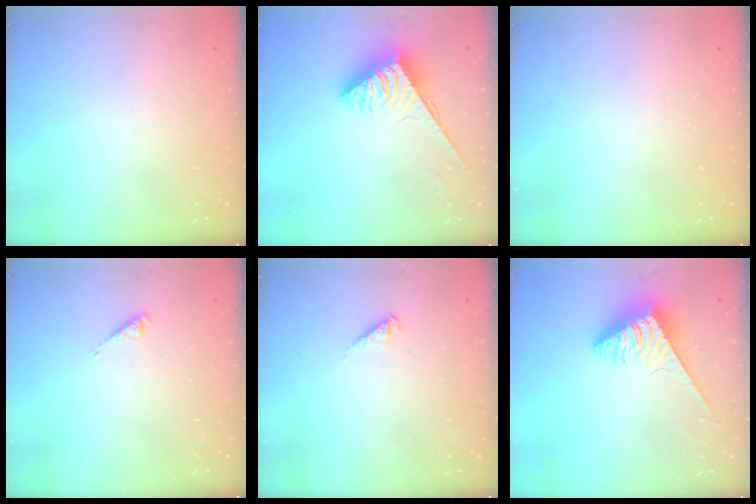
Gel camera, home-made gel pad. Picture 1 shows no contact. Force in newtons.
{"total": 3.8, "press": 3.8, "slide": 0.6}
{"total": 0.0}
{"total": 1.6, "press": 1.6, "slide": 0.3}
{"total": 2.9, "press": 2.9, "slide": 0.5}
{"total": 3.7, "press": 3.6, "slide": 0.4}